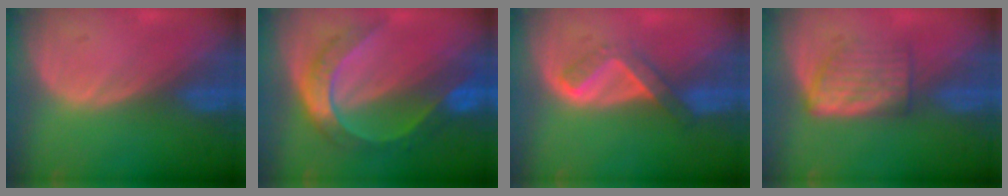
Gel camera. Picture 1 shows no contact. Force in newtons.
{"total": 8.3, "press": 8.3, "slide": 0.9}
{"total": 5.2, "press": 4.5, "slide": 2.6}
{"total": 5.9, "press": 5.4, "slide": 2.4}